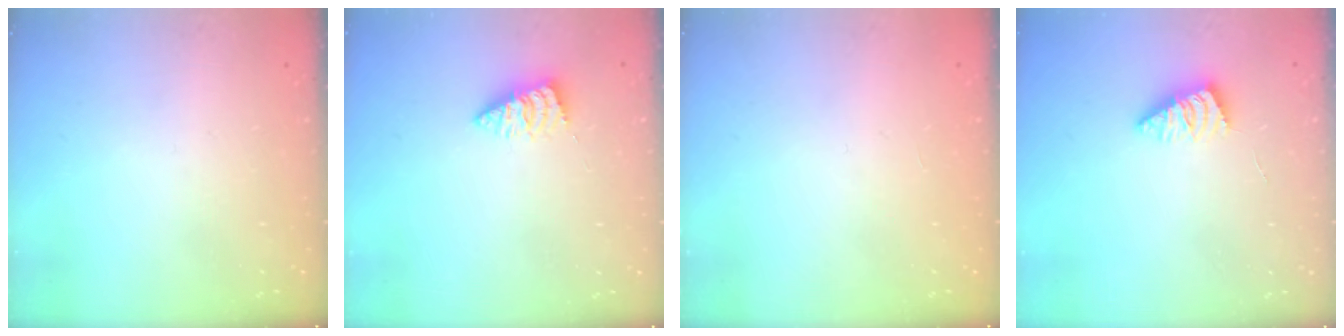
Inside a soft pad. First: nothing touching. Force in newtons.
{"total": 2.0, "press": 2.0, "slide": 0.2}
{"total": 0.0}
{"total": 2.9, "press": 2.8, "slide": 0.6}